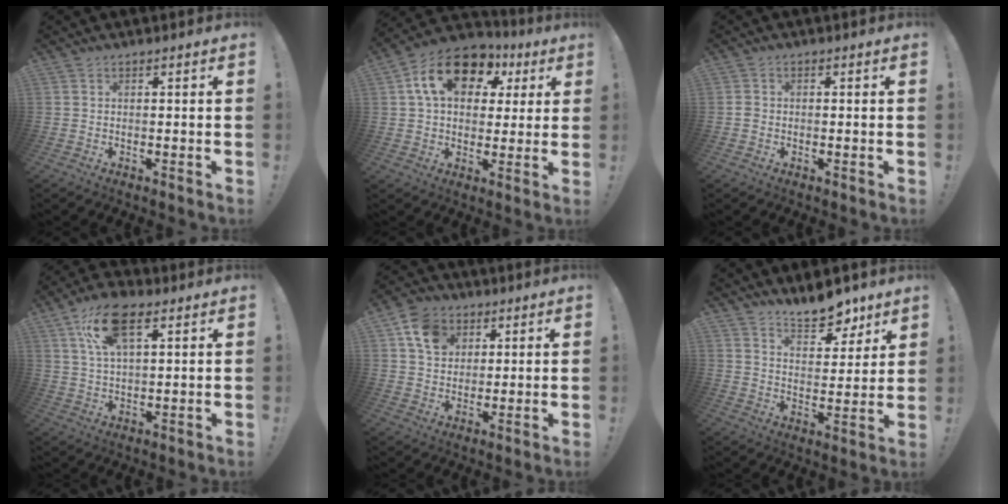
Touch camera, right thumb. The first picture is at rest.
{"total": 17.5, "force": [6.7, 11.8, 11.1], "torque": [-0.174, -0.010, 0.122]}
{"total": 1.4, "force": [-0.7, 1.1, 0.7], "torque": [-0.010, 0.005, -0.012]}
{"total": 13.1, "force": [6.1, 6.2, 9.9], "torque": [-0.162, -0.007, 0.111]}
{"total": 11.1, "force": [4.8, 8.8, 4.9], "torque": [-0.069, -0.015, 0.095]}
{"total": 10.6, "force": [8.9, 4.3, 3.9], "torque": [-0.034, -0.071, 0.162]}